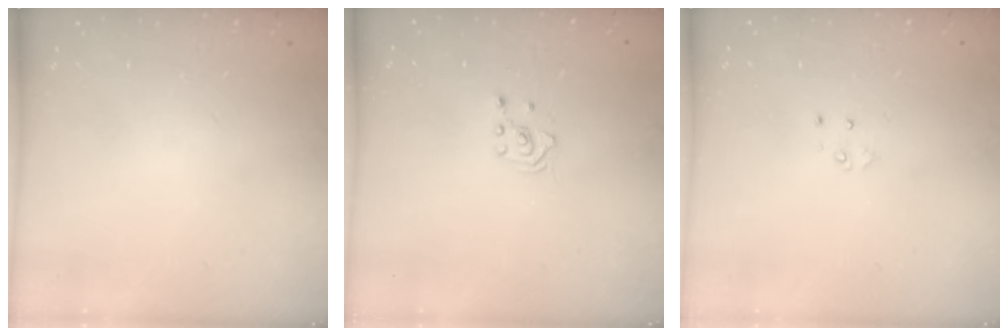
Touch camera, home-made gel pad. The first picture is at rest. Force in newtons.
{"total": 2.0, "press": 2.0, "slide": 0.3}
{"total": 3.3, "press": 3.2, "slide": 0.4}